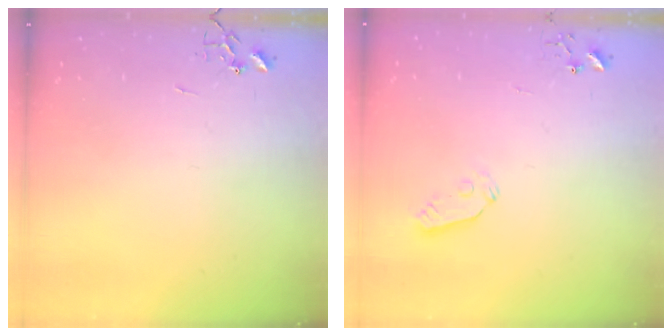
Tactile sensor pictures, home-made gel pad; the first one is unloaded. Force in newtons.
{"total": 3.9, "press": 3.8, "slide": 0.6}